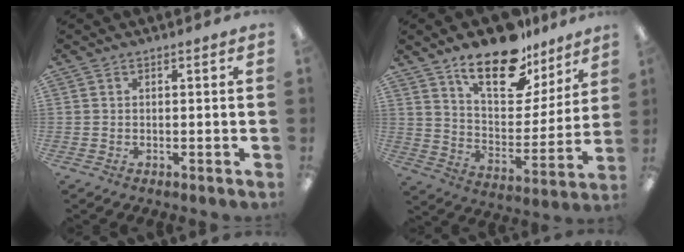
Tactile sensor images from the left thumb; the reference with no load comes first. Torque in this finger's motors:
{"motor_torque": [0.44, 0.47, 0.66, -1.01, 0.09]}